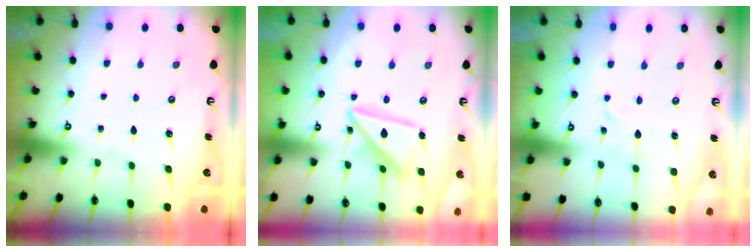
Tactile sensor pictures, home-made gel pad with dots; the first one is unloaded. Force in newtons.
{"total": 14.9, "press": 14.9, "slide": 1.4}
{"total": 1.8, "press": 1.7, "slide": 0.2}